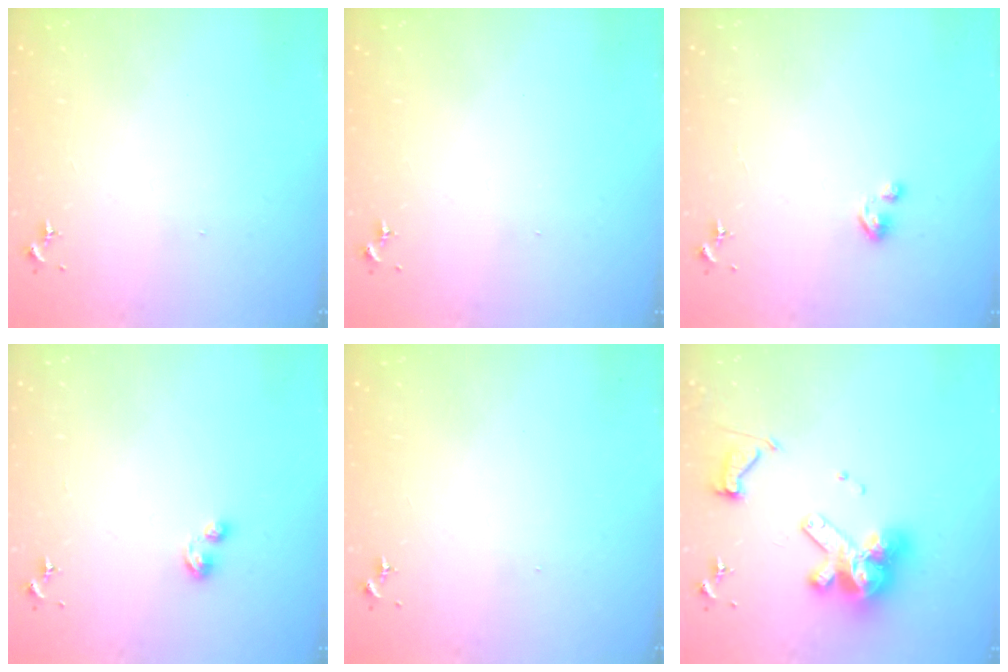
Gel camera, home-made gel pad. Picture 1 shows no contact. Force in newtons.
{"total": 0.0}
{"total": 1.8, "press": 1.8, "slide": 0.2}
{"total": 3.2, "press": 3.1, "slide": 0.4}
{"total": 0.0}
{"total": 16.5, "press": 16.4, "slide": 1.6}